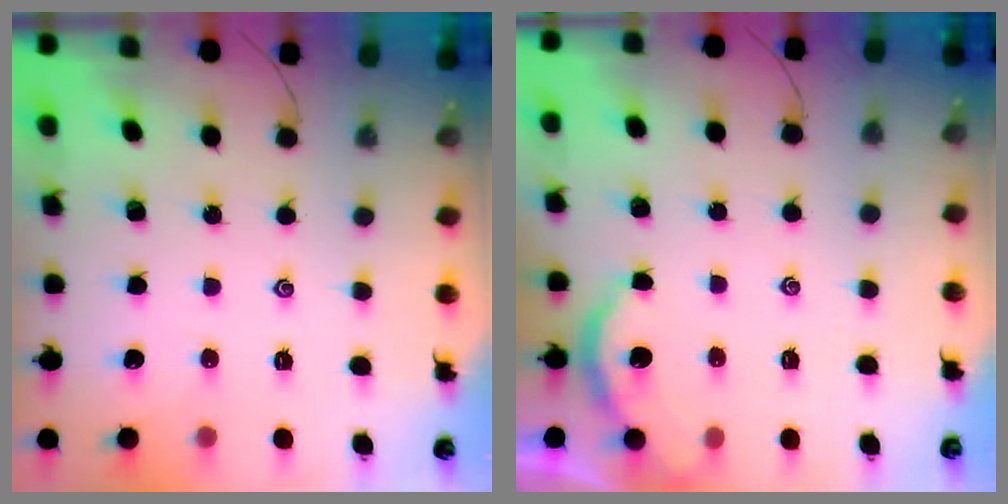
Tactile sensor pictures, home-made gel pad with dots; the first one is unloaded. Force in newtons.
{"total": 3.0, "press": 3.0, "slide": 0.3}